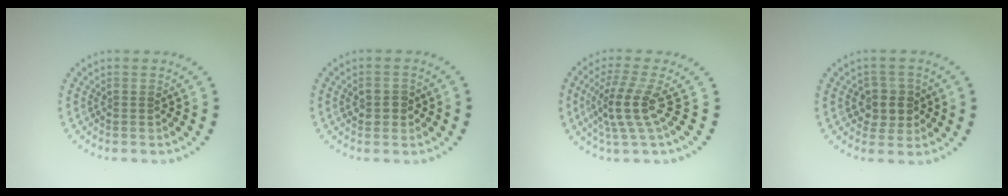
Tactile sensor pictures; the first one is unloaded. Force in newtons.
{"total": 1.8, "press": 1.8, "slide": 0.1}
{"total": 3.7, "press": 2.8, "slide": 2.5}
{"total": 2.7, "press": 2.5, "slide": 0.9}